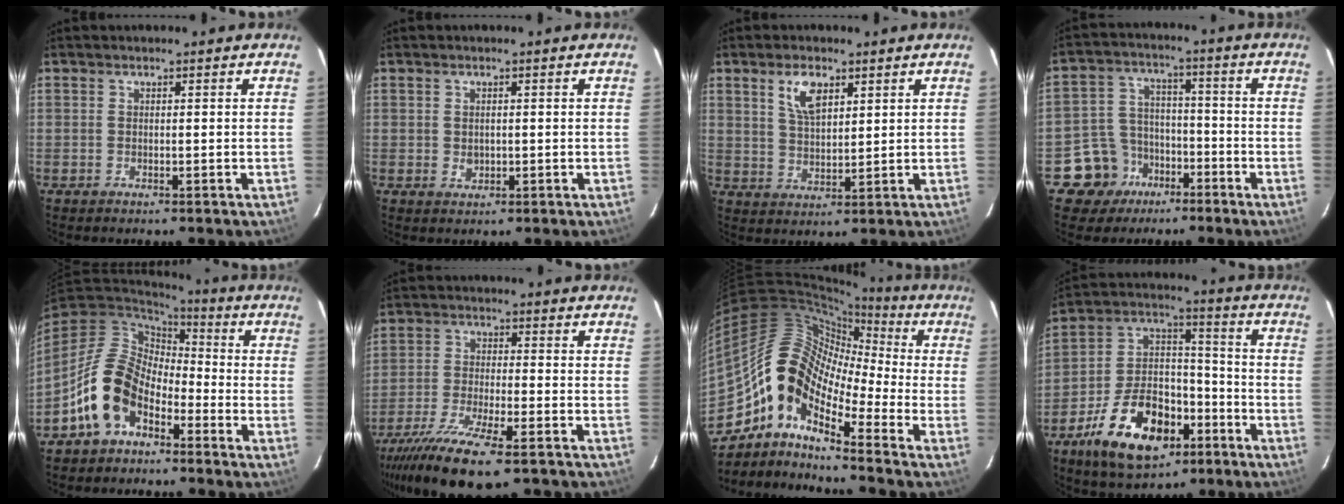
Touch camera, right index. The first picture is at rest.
{"total": 1.8, "force": [0.1, 1.5, 1.1], "torque": [-0.017, 0.001, 0.005]}
{"total": 6.3, "force": [3.3, 2.9, 4.5], "torque": [-0.083, 0.007, 0.067]}
{"total": 9.0, "force": [-5.4, 7.2, 1.1], "torque": [-0.041, 0.035, -0.083]}
{"total": 12.6, "force": [-6.1, 8.2, 7.3], "torque": [-0.152, 0.017, -0.116]}
{"total": 15.9, "force": [-11.6, 3.4, 10.4], "torque": [-0.219, -0.048, -0.210]}
{"total": 14.9, "force": [-6.8, 7.0, 11.2], "torque": [-0.187, 0.008, -0.149]}
{"total": 19.6, "force": [-10.2, 11.0, 12.5], "torque": [-0.253, 0.024, -0.165]}